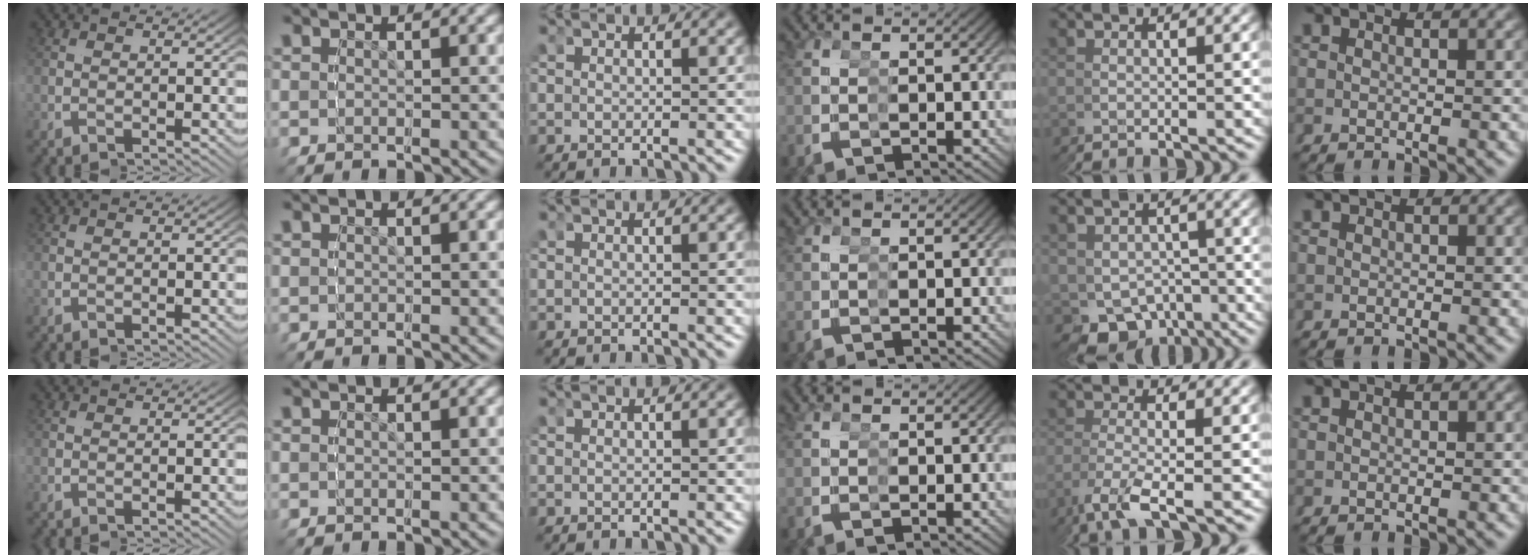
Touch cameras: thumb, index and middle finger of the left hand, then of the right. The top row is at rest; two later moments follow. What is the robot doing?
{"motion": "grasp_and_lifting", "object": "glasses"}